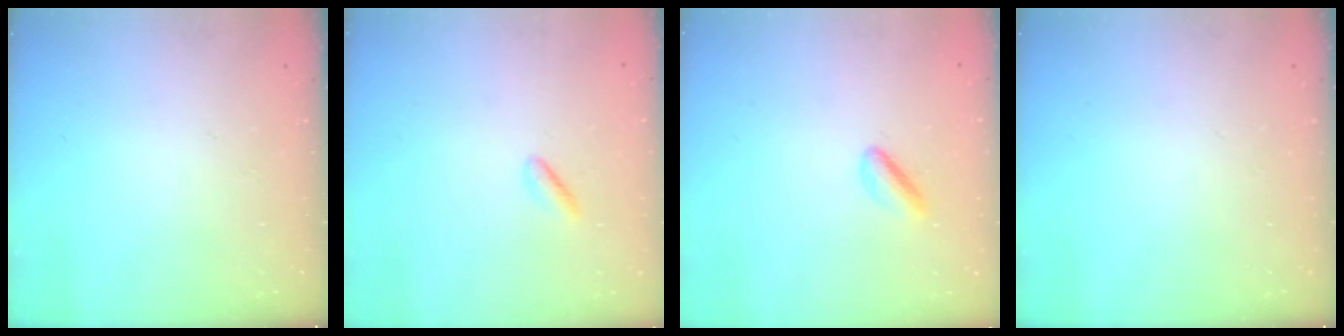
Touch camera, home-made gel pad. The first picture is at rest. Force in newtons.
{"total": 1.0, "press": 0.7, "slide": 0.7}
{"total": 2.7, "press": 2.7, "slide": 0.6}
{"total": 0.0}